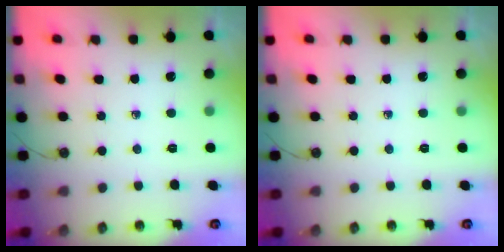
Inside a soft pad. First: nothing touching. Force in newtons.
{"total": 0.0}